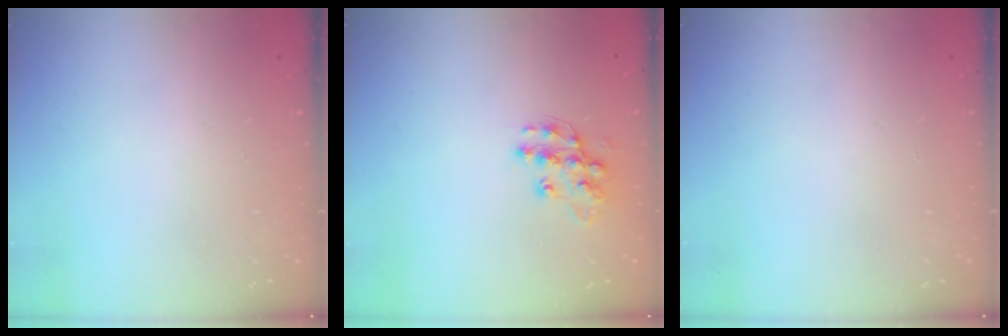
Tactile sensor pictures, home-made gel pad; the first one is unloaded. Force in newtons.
{"total": 12.2, "press": 12.2, "slide": 0.9}
{"total": 0.0}